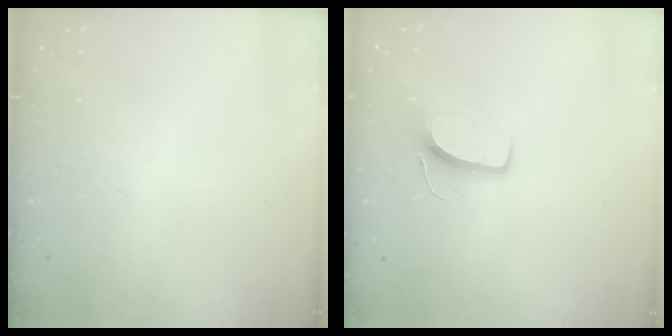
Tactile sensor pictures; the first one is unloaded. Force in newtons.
{"total": 6.7, "press": 6.7, "slide": 0.5}